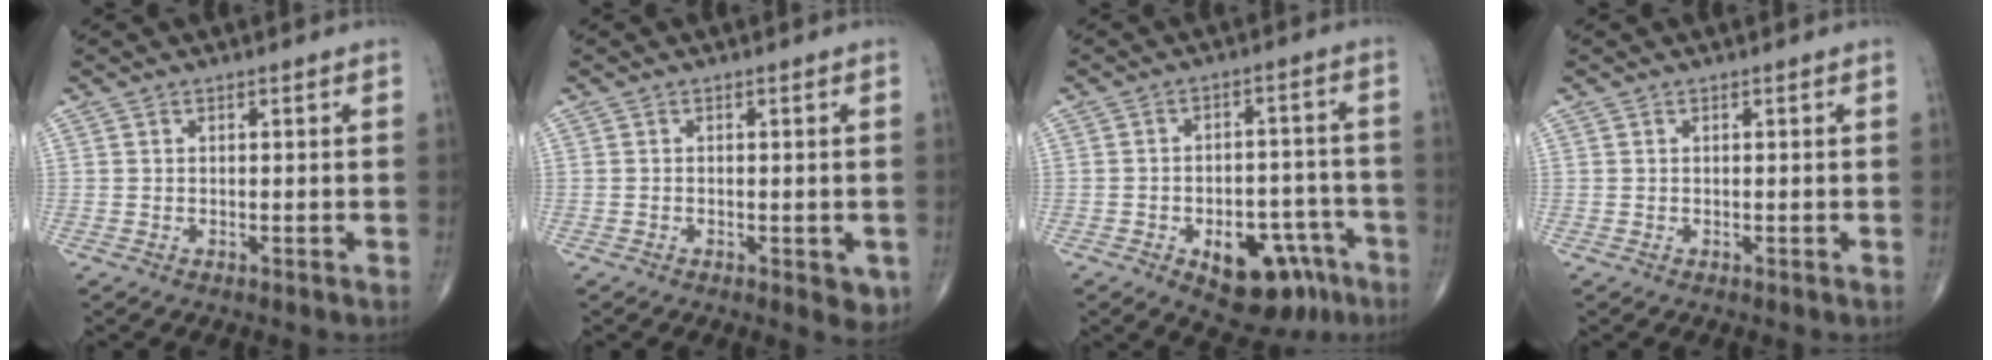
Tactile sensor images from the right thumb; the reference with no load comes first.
{"total": 3.3, "force": [-1.0, 1.6, 2.7], "torque": [-0.018, -0.004, -0.011]}
{"total": 14.1, "force": [-7.3, 7.9, 9.2], "torque": [-0.092, 0.050, -0.092]}
{"total": 0.0}